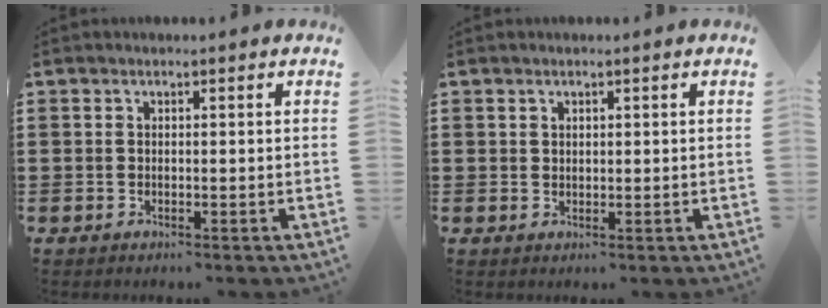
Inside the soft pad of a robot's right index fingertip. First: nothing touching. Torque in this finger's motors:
{"motor_torque": [-0.45, 0.41, -0.08, -0.01]}